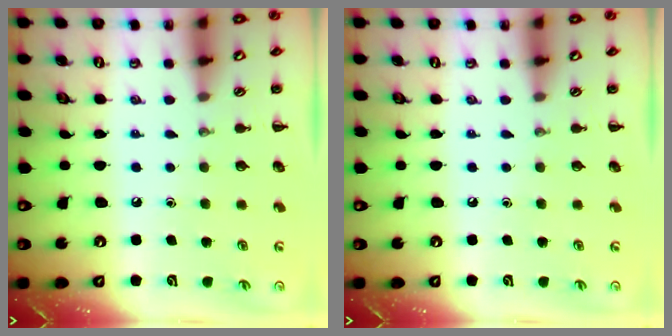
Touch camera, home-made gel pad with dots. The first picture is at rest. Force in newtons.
{"total": 0.0}